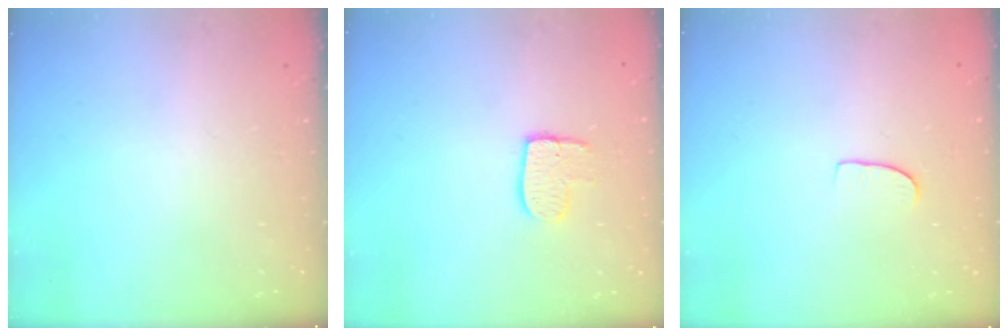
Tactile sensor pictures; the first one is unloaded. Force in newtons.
{"total": 8.1, "press": 8.0, "slide": 0.6}
{"total": 5.3, "press": 5.3, "slide": 0.5}